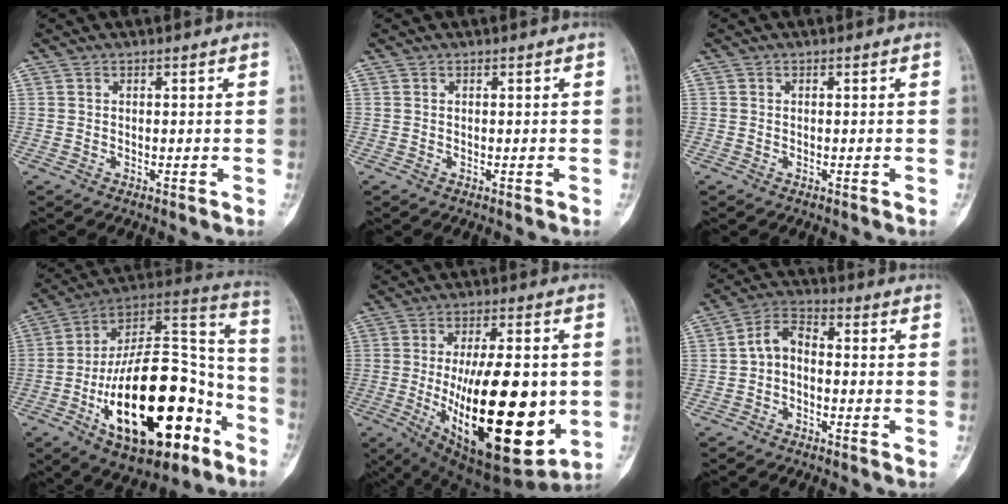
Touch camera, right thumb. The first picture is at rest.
{"total": 0.0}
{"total": 0.0}
{"total": 30.9, "force": [-12.4, 14.5, 24.3], "torque": [-0.376, 0.075, -0.185]}
{"total": 27.3, "force": [-3.9, 10.7, 24.8], "torque": [-0.378, -0.028, -0.037]}
{"total": 5.7, "force": [-0.9, 3.7, 4.3], "torque": [-0.066, 0.028, -0.033]}